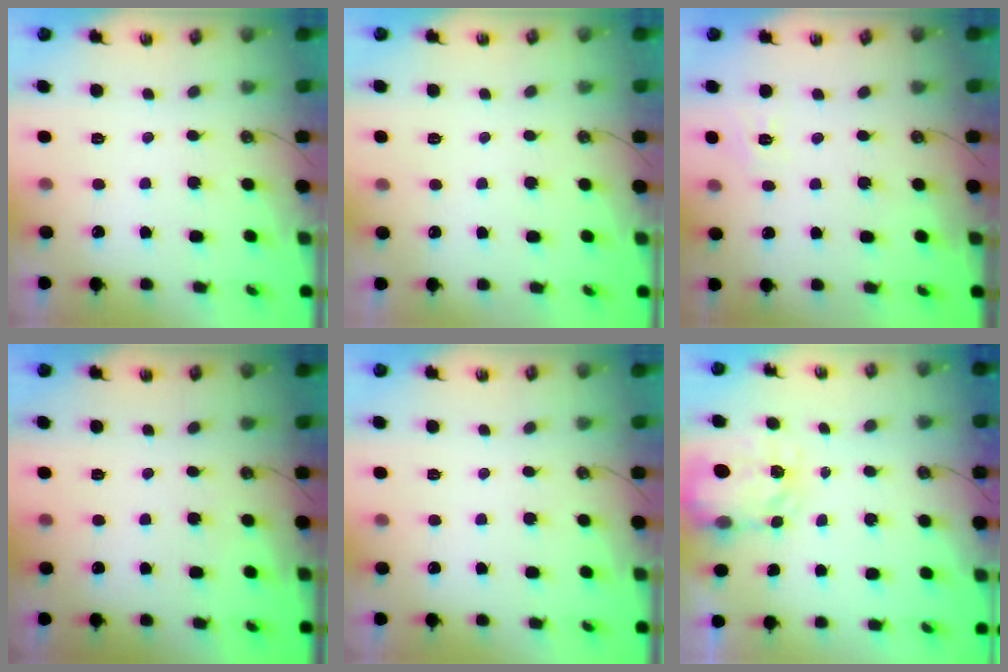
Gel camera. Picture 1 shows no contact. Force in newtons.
{"total": 0.5, "press": 0.5, "slide": 0.2}
{"total": 3.0, "press": 3.0, "slide": 0.1}
{"total": 0.0}
{"total": 0.0}
{"total": 3.8, "press": 3.7, "slide": 0.5}